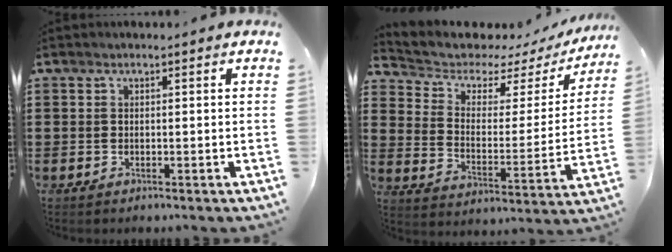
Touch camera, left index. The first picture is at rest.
{"total": 4.5, "force": [3.8, 2.1, 1.4], "torque": [-0.054, -0.026, 0.058]}